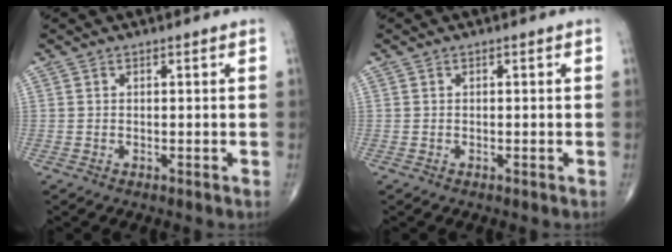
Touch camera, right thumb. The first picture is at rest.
{"total": 0.0}